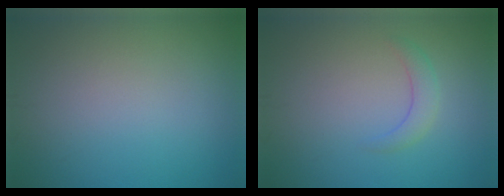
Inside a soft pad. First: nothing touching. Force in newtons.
{"total": 1.7, "press": 1.6, "slide": 0.2}